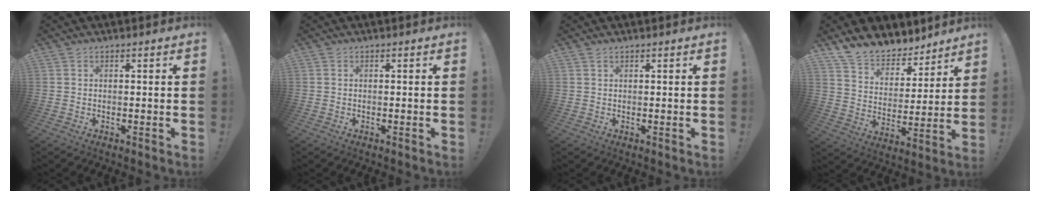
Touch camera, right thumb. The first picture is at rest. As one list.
[{"total": 0.0}, {"total": 0.6, "force": [0.5, 0.2, 0.3], "torque": [-0.007, 0.000, 0.010]}, {"total": 11.5, "force": [10.4, 4.7, 1.9], "torque": [-0.047, -0.090, 0.194]}]